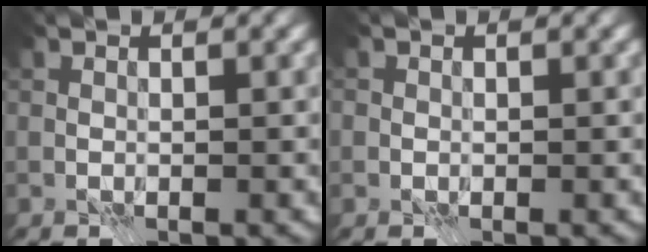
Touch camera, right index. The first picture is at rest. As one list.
[{"total": 0.7, "force": [-0.1, 0.7, 0.0], "torque": [0.002, -0.002, -0.005]}]